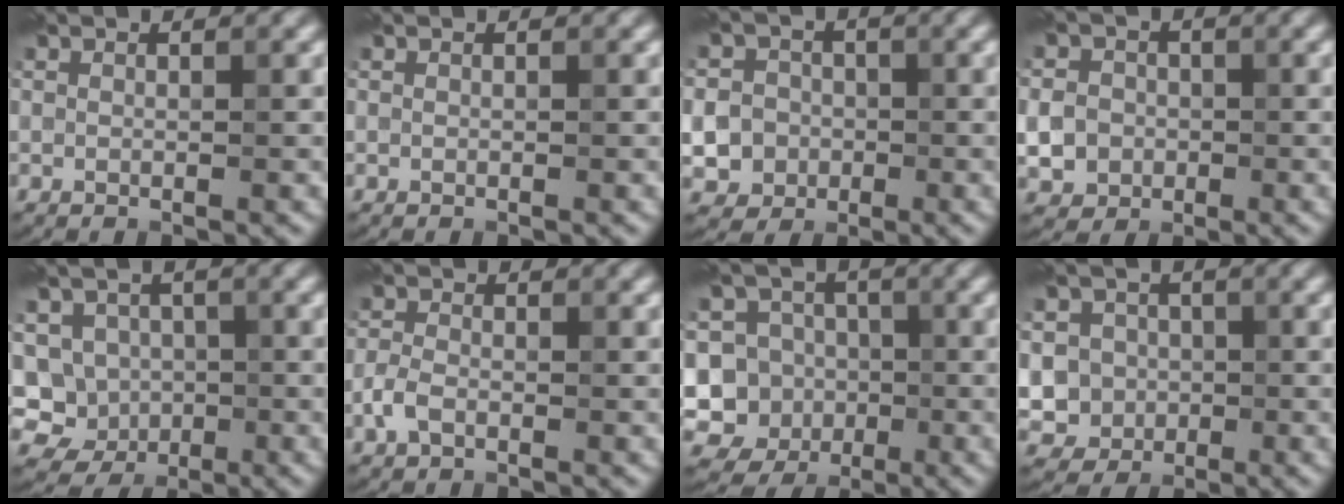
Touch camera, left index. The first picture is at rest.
{"total": 0.0}
{"total": 8.8, "force": [-2.3, 8.2, 2.4], "torque": [-0.047, -0.010, -0.074]}
{"total": 4.6, "force": [-0.8, 4.2, 1.6], "torque": [-0.018, 0.003, -0.033]}
{"total": 6.3, "force": [-0.7, 6.0, 1.7], "torque": [-0.022, 0.016, -0.040]}
{"total": 1.9, "force": [-0.9, 1.1, 1.2], "torque": [-0.027, 0.003, -0.024]}
{"total": 10.7, "force": [-2.7, 10.0, 2.5], "torque": [-0.056, 0.013, -0.065]}
{"total": 6.6, "force": [-0.5, 6.3, 1.8], "torque": [-0.031, 0.019, -0.028]}